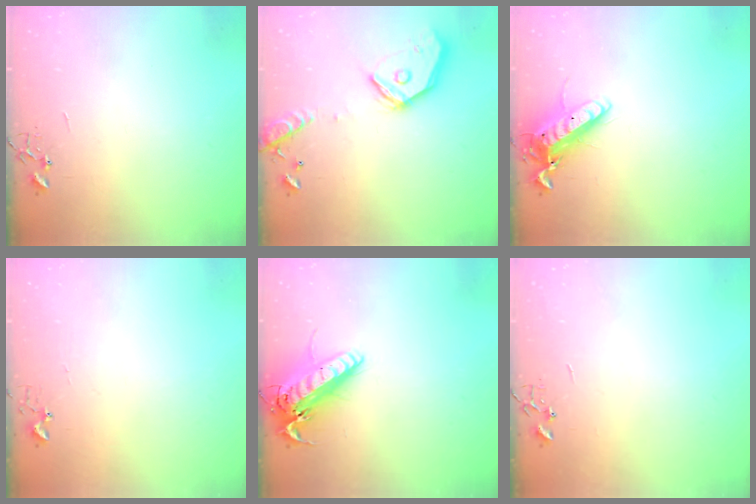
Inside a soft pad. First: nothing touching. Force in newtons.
{"total": 17.6, "press": 17.4, "slide": 2.7}
{"total": 13.6, "press": 13.4, "slide": 2.0}
{"total": 2.7, "press": 2.7, "slide": 0.3}
{"total": 17.8, "press": 17.5, "slide": 3.3}
{"total": 0.0}